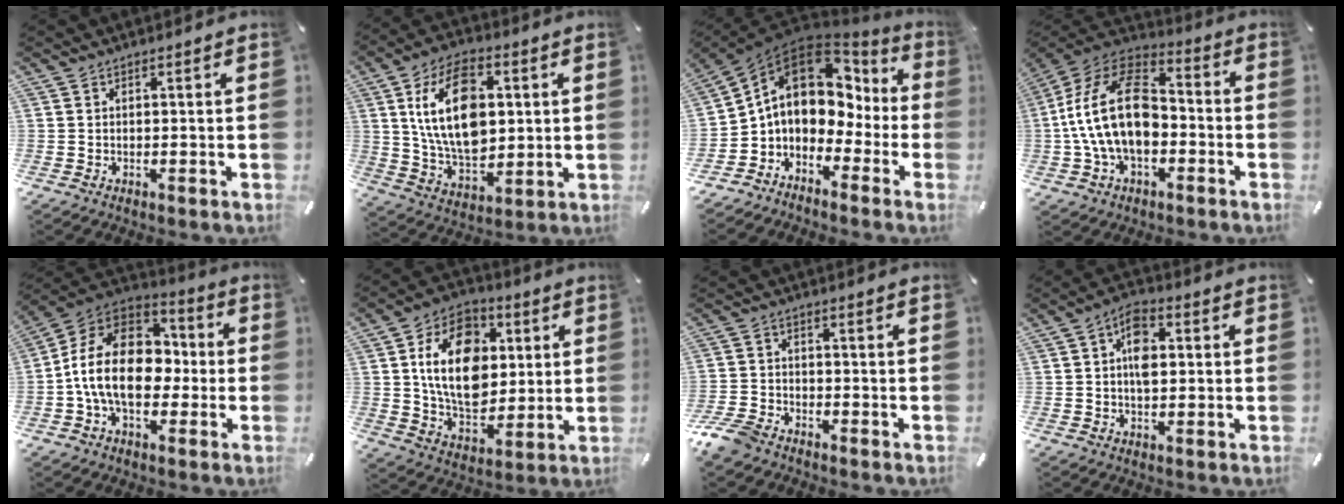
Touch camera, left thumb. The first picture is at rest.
{"total": 18.4, "force": [3.5, 11.8, 13.6], "torque": [-0.272, 0.004, 0.058]}
{"total": 12.6, "force": [2.2, 9.9, 7.6], "torque": [-0.141, -0.015, 0.031]}
{"total": 21.2, "force": [-2.5, 13.9, 15.8], "torque": [-0.329, 0.035, -0.041]}
{"total": 18.7, "force": [-2.4, 13.1, 13.1], "torque": [-0.257, 0.024, -0.043]}
{"total": 18.2, "force": [3.0, 13.3, 12.0], "torque": [-0.216, 0.008, 0.054]}
{"total": 6.1, "force": [-5.0, 2.8, 2.3], "torque": [-0.061, 0.018, -0.101]}
{"total": 6.8, "force": [0.6, 4.1, 5.4], "torque": [-0.086, 0.002, 0.005]}